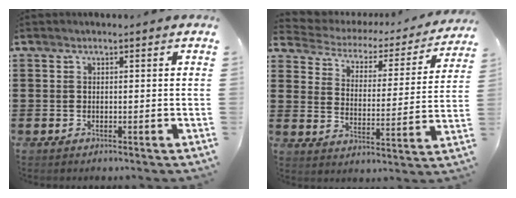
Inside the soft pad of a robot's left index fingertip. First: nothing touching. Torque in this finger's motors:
{"motor_torque": [2.14, 0.00, 0.08, -0.05]}